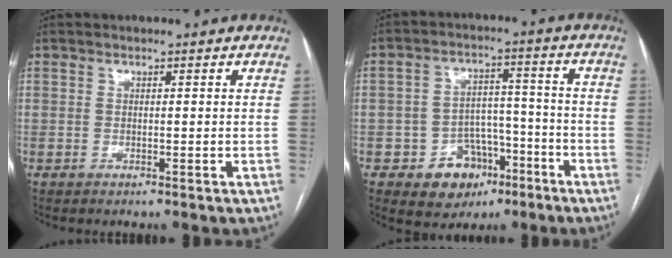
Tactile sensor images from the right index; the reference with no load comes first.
{"total": 8.5, "force": [-4.6, 6.7, 2.7], "torque": [-0.023, 0.027, -0.060]}